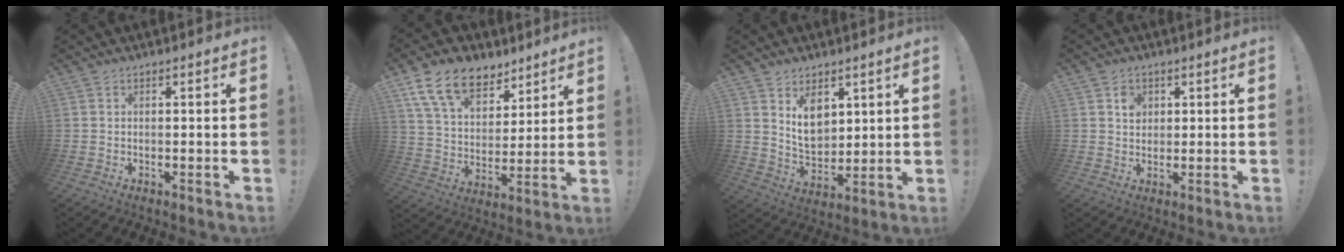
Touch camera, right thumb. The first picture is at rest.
{"total": 16.1, "force": [10.3, 9.7, 7.6], "torque": [-0.131, -0.060, 0.193]}
{"total": 9.8, "force": [4.8, 7.1, 4.8], "torque": [-0.060, -0.034, 0.093]}
{"total": 3.6, "force": [1.3, 3.0, 1.4], "torque": [-0.007, -0.005, 0.019]}